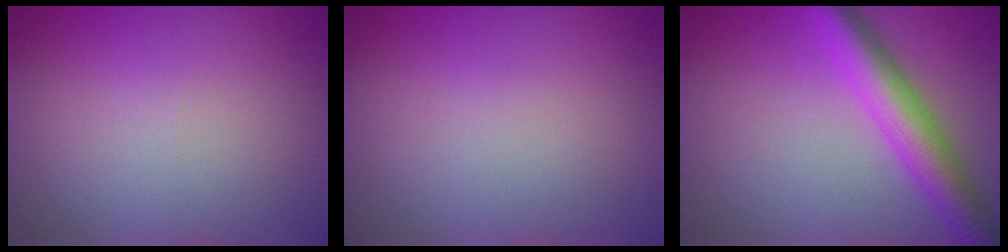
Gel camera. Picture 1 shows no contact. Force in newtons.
{"total": 0.0}
{"total": 5.9, "press": 5.9, "slide": 0.2}